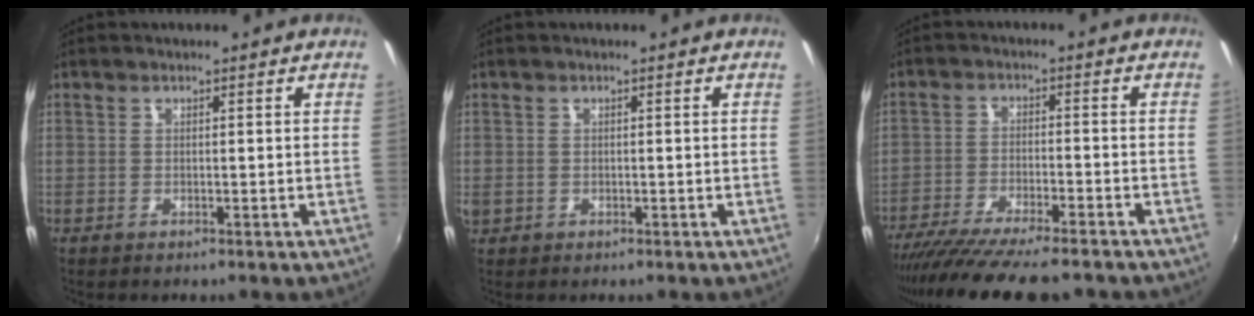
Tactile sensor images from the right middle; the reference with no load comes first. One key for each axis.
{"total": 1.8, "fx": -0.2, "fy": 1.6, "fz": 0.7, "tx": -0.012, "ty": -0.003, "tz": -0.004}
{"total": 15.8, "fx": -13.5, "fy": 2.3, "fz": 7.9, "tx": -0.158, "ty": -0.044, "tz": -0.216}